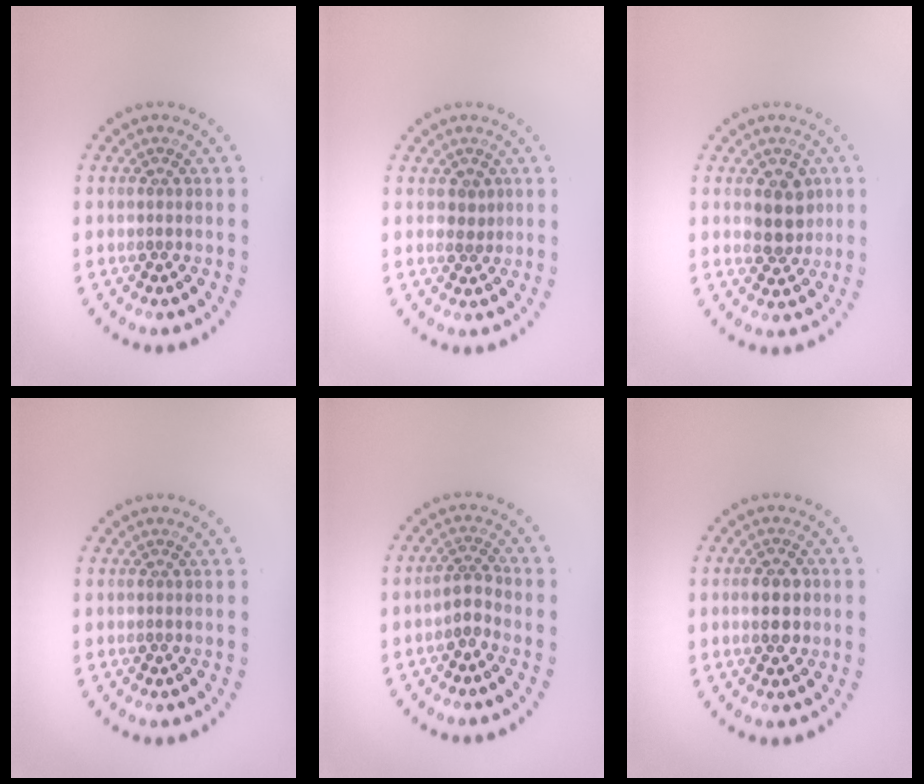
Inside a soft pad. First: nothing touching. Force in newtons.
{"total": 0.7, "press": 0.4, "slide": 0.5}
{"total": 3.0, "press": 2.8, "slide": 1.0}
{"total": 0.0}
{"total": 1.7, "press": 1.3, "slide": 1.1}
{"total": 2.6, "press": 2.6, "slide": 0.2}